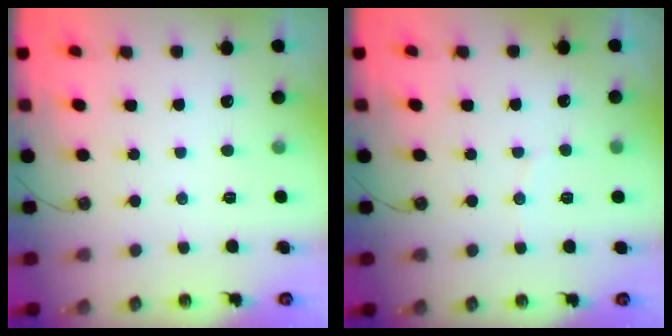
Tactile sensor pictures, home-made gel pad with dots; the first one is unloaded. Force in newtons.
{"total": 2.7, "press": 2.4, "slide": 1.2}